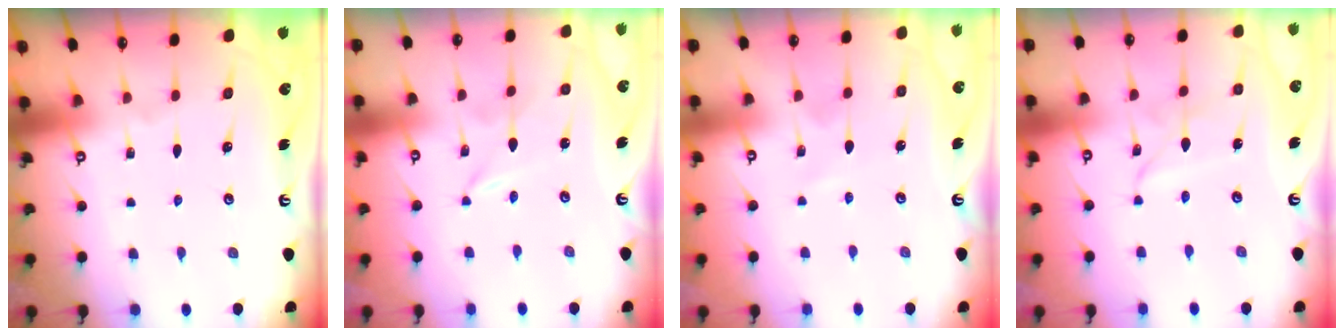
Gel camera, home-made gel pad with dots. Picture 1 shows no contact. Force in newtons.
{"total": 0.0}
{"total": 1.6, "press": 1.6, "slide": 0.2}
{"total": 4.0, "press": 4.0, "slide": 0.3}